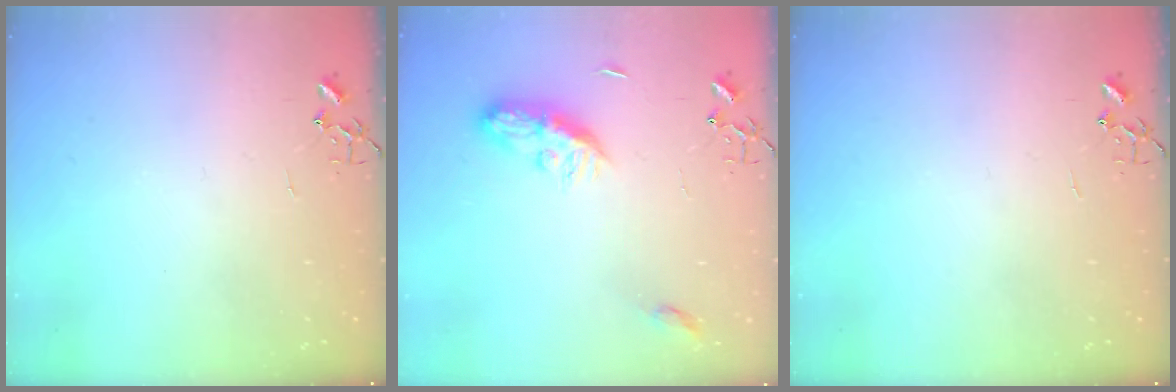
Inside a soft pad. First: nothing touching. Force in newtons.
{"total": 8.9, "press": 8.9, "slide": 0.2}
{"total": 0.0}